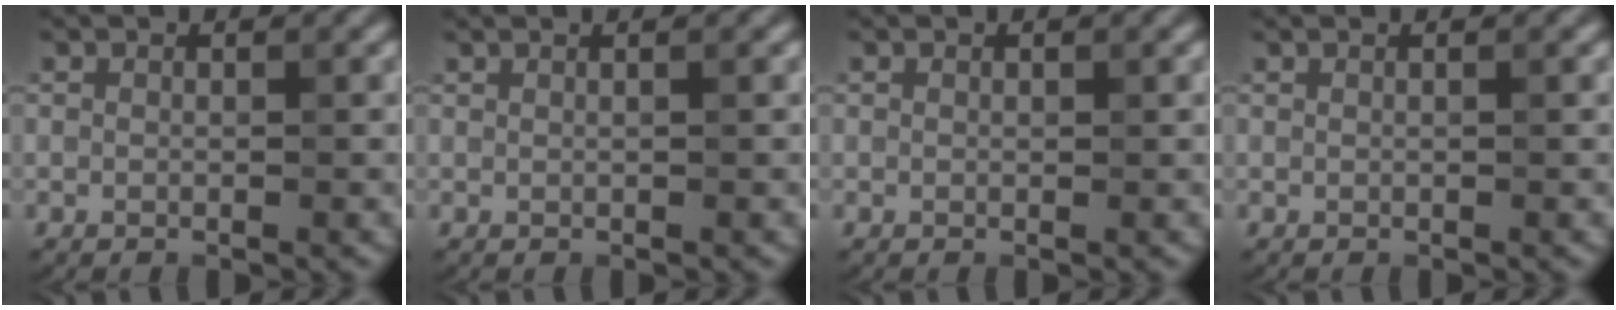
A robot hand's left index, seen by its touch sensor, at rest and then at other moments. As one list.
[{"total": 1.6, "force": [0.9, 0.7, 1.1], "torque": [-0.003, -0.002, -0.001]}, {"total": 0.0}, {"total": 0.5, "force": [0.3, 0.1, 0.4], "torque": [-0.003, 0.002, 0.002]}]